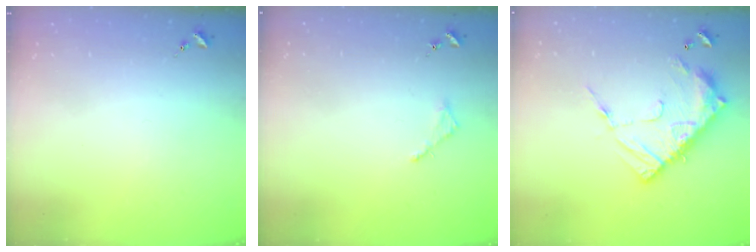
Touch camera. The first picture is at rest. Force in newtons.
{"total": 2.8, "press": 2.7, "slide": 0.3}
{"total": 16.6, "press": 16.6, "slide": 1.5}